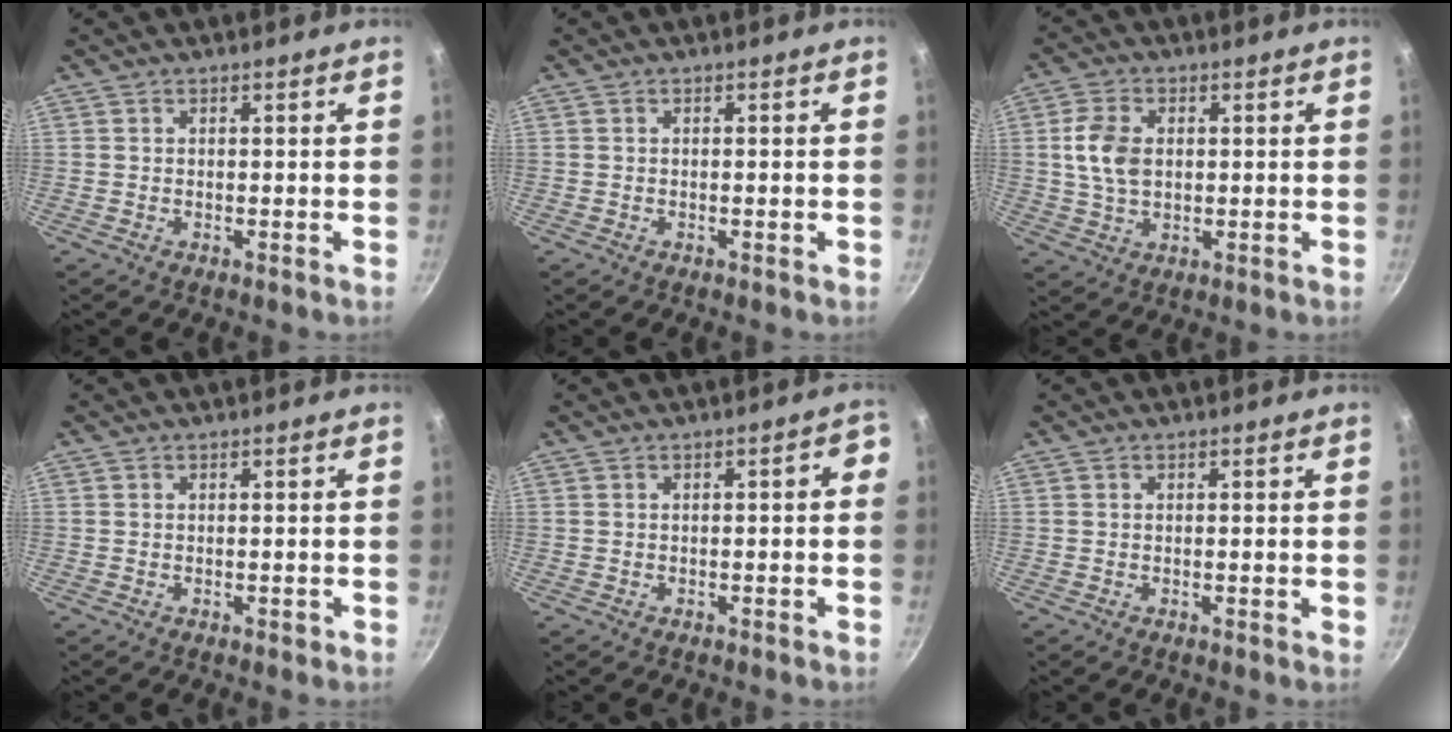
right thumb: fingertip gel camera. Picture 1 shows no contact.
{"total": 0.6, "force": [-0.3, 0.1, 0.5], "torque": [-0.006, 0.003, -0.005]}
{"total": 7.7, "force": [1.0, 5.2, 5.6], "torque": [-0.099, 0.006, 0.018]}
{"total": 0.7, "force": [-0.4, 0.2, 0.5], "torque": [-0.005, 0.005, -0.004]}
{"total": 2.6, "force": [-0.7, 1.1, 2.2], "torque": [-0.019, 0.025, -0.003]}
{"total": 0.8, "force": [-0.2, 0.2, 0.8], "torque": [-0.011, 0.000, -0.003]}